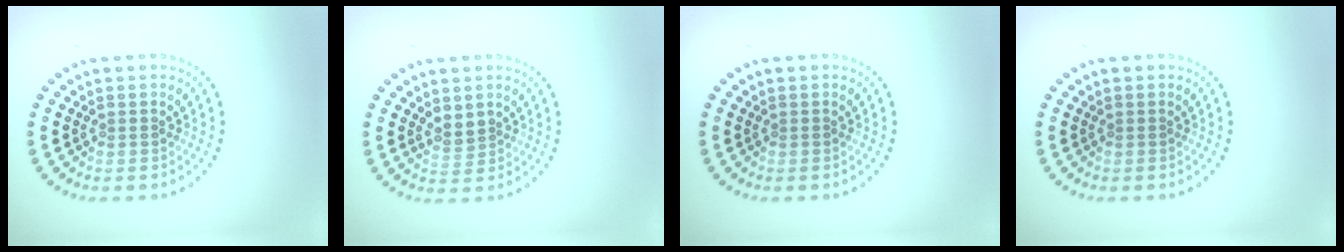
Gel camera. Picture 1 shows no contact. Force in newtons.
{"total": 1.4, "press": 1.2, "slide": 0.7}
{"total": 0.0}
{"total": 0.0}